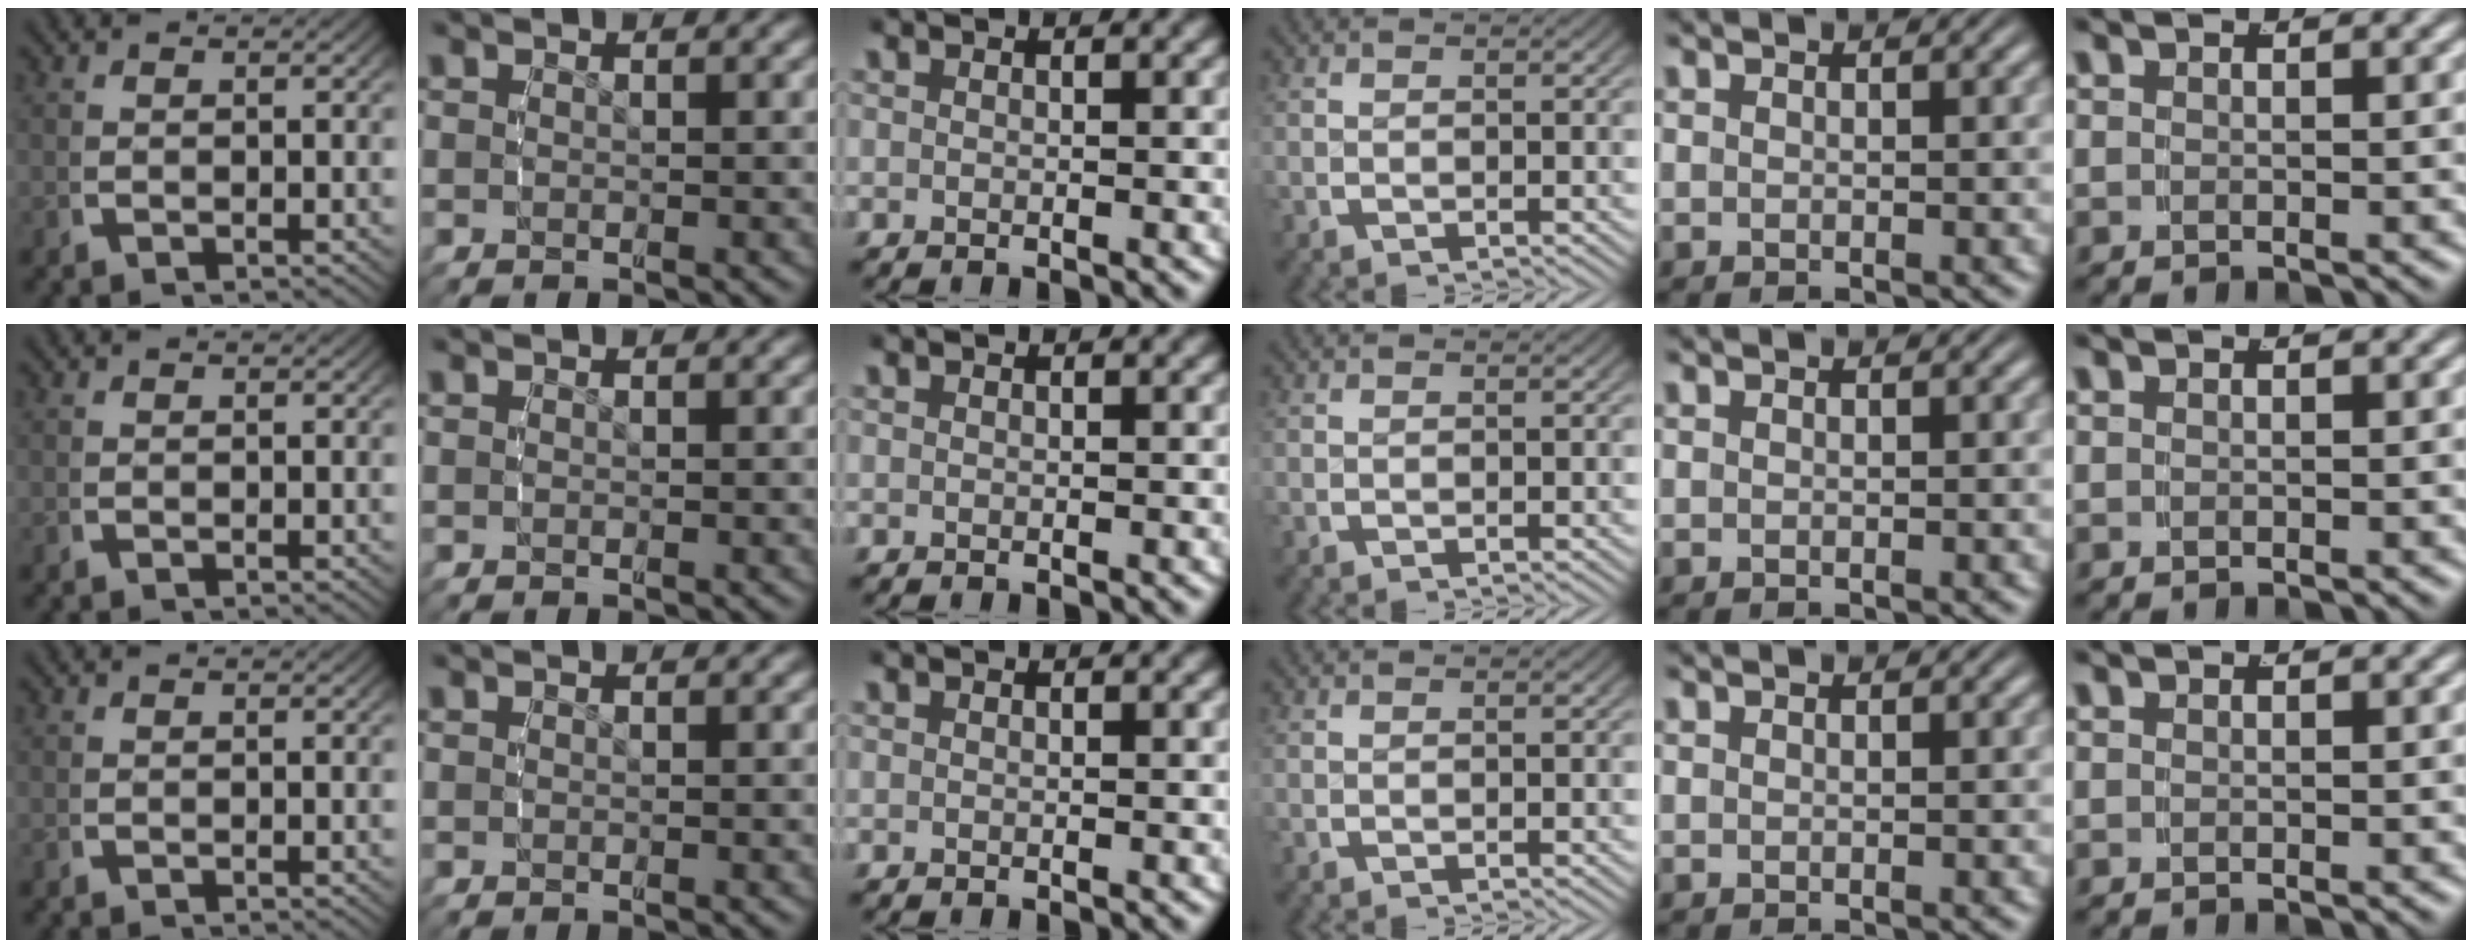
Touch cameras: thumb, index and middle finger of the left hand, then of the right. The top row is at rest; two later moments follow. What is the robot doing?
{"motion": "reach", "object": "coat"}